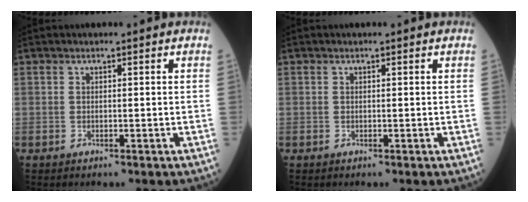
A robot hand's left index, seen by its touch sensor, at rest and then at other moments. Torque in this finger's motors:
{"motor_torque": [0.43, 0.01, 0.02, 0.01]}